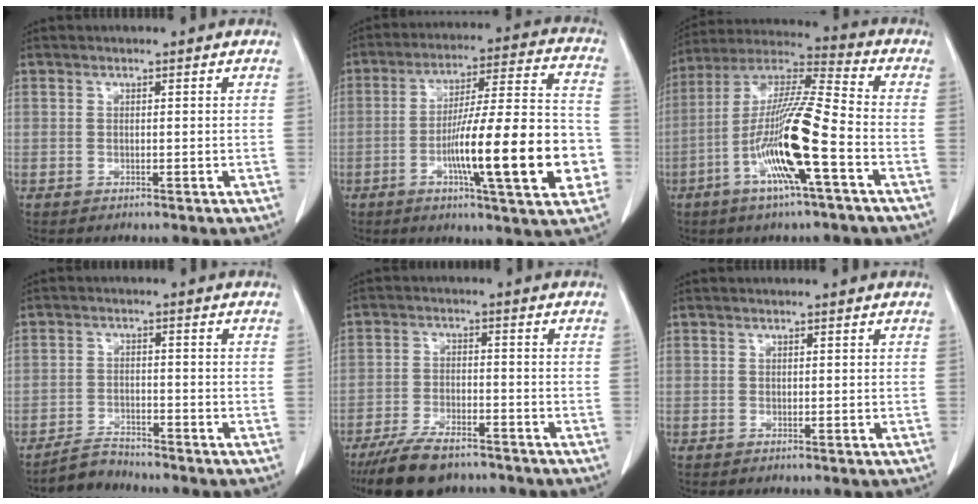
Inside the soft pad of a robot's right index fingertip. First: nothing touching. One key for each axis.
{"total": 19.7, "fx": -5.3, "fy": 2.0, "fz": 18.8, "tx": -0.266, "ty": 0.010, "tz": -0.077}
{"total": 15.7, "fx": -5.4, "fy": 0.4, "fz": 14.7, "tx": -0.293, "ty": -0.002, "tz": -0.106}
{"total": 3.4, "fx": -3.3, "fy": 0.5, "fz": -0.1, "tx": 0.000, "ty": -0.010, "tz": -0.061}
{"total": 10.3, "fx": -8.2, "fy": 3.5, "fz": 5.2, "tx": -0.092, "ty": -0.015, "tz": -0.138}
{"total": 0.0}